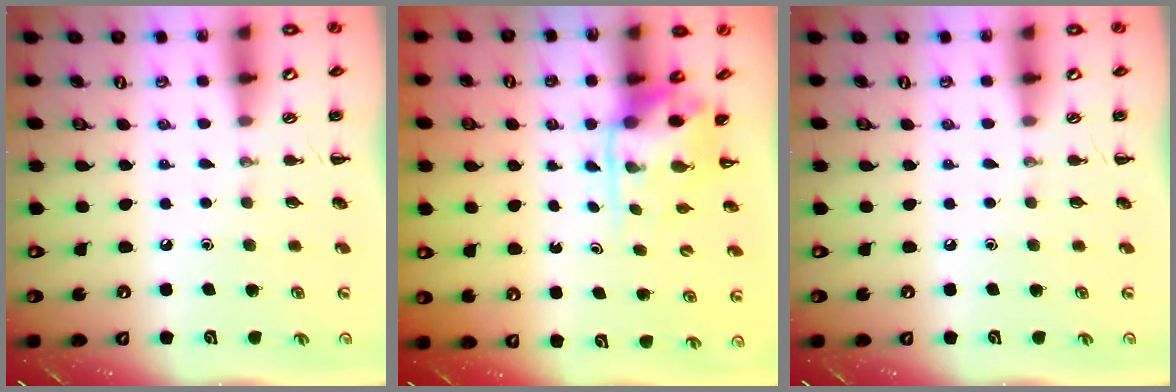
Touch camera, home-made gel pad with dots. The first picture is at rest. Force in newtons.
{"total": 3.5, "press": 3.4, "slide": 0.8}
{"total": 0.0}